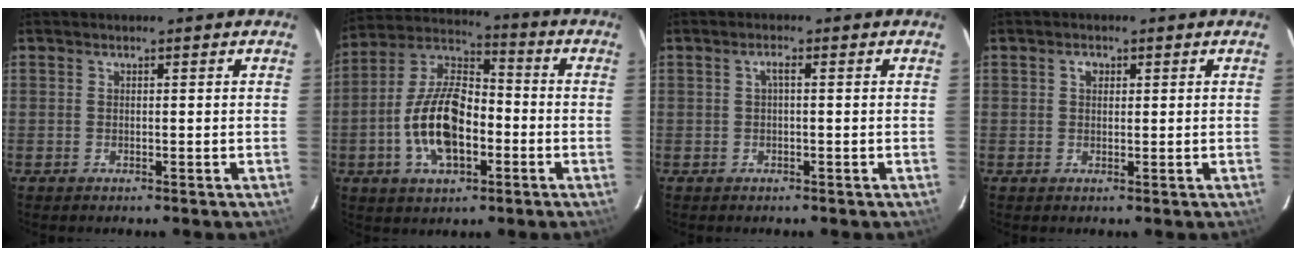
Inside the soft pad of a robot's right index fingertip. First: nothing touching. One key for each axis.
{"total": 15.2, "fx": -4.0, "fy": 7.8, "fz": 12.4, "tx": -0.249, "ty": 0.014, "tz": -0.073}
{"total": 1.3, "fx": 0.0, "fy": 0.2, "fz": 1.3, "tx": -0.024, "ty": 0.006, "tz": -0.001}
{"total": 1.7, "fx": 0.7, "fy": 1.0, "fz": 1.1, "tx": -0.020, "ty": 0.006, "tz": 0.012}